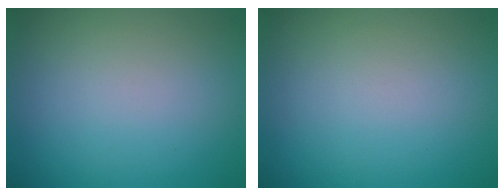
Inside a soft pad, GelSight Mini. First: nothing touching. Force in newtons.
{"total": 0.0}